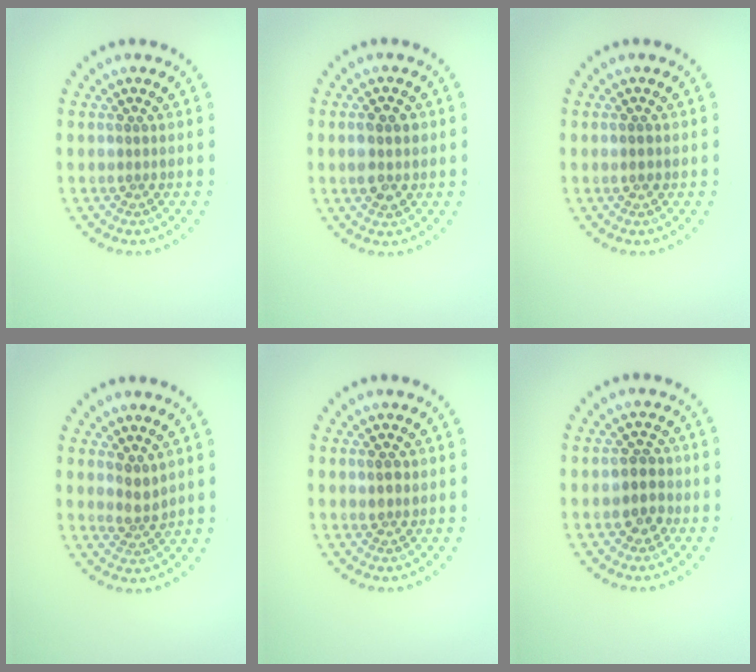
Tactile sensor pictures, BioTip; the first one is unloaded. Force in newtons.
{"total": 2.7, "press": 2.7, "slide": 0.2}
{"total": 1.1, "press": 1.1, "slide": 0.1}
{"total": 1.9, "press": 1.5, "slide": 1.2}
{"total": 1.2, "press": 1.1, "slide": 0.5}
{"total": 2.6, "press": 2.4, "slide": 0.9}